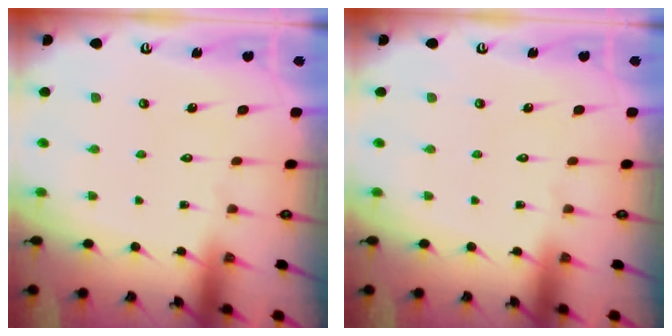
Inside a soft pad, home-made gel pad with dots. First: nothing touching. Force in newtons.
{"total": 0.0}